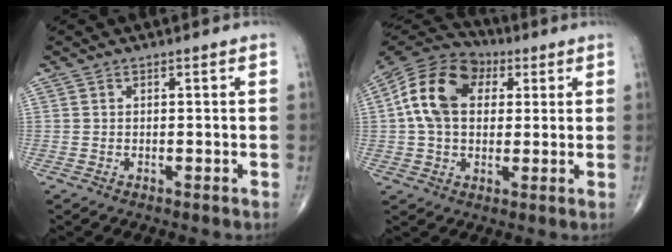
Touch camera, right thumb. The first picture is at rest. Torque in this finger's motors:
{"motor_torque": [0.28, 0.55, 0.22, -0.10, 0.15]}